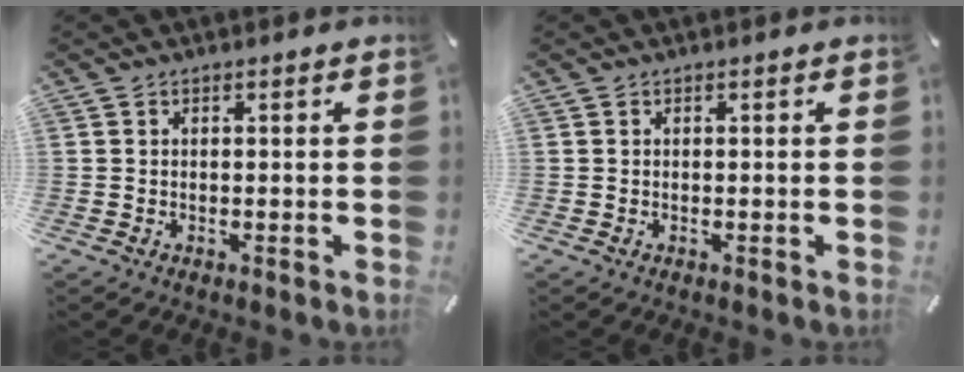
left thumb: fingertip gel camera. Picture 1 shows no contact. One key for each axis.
{"total": 0.0}